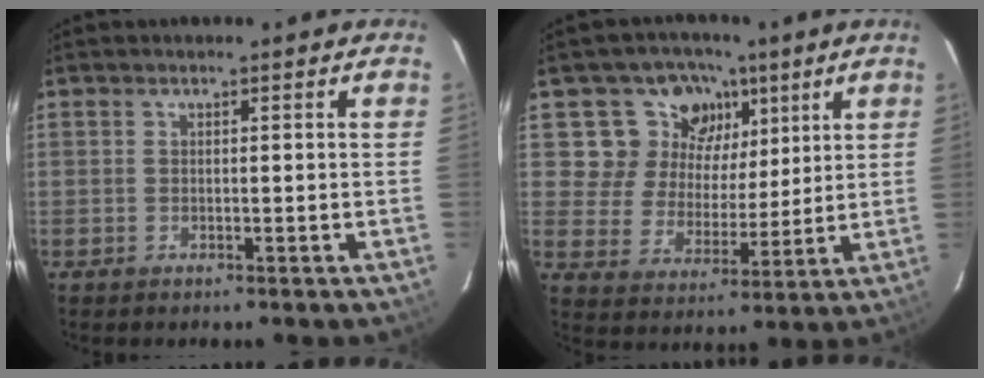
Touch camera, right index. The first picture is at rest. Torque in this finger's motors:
{"motor_torque": [0.45, 0.44, 0.22, 0.00]}